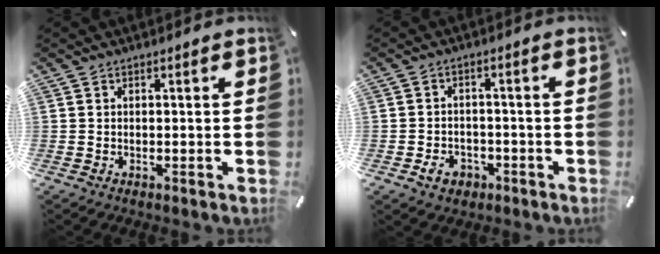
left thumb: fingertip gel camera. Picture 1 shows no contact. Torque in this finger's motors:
{"motor_torque": [-0.16, -0.21, -0.01, -0.03, 0.03]}